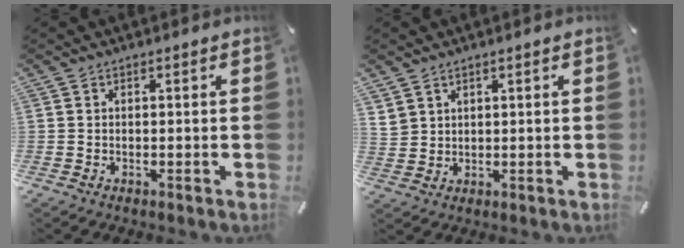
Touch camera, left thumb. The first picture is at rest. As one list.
[{"total": 3.0, "force": [2.2, 2.1, -0.2], "torque": [-0.004, -0.006, 0.043]}]